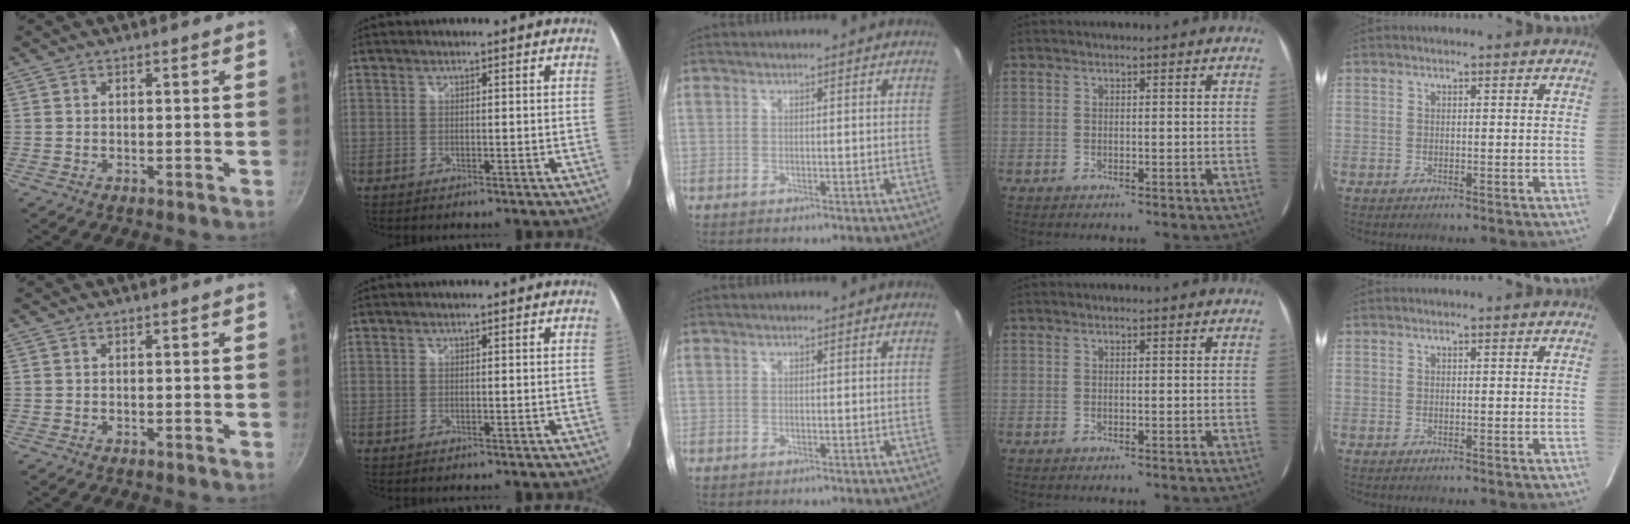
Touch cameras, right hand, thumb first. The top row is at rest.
{}